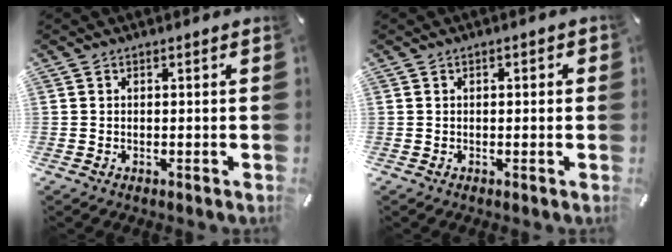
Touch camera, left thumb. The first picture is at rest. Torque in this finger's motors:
{"motor_torque": [-0.19, -0.10, -0.04, -0.02, 0.05]}